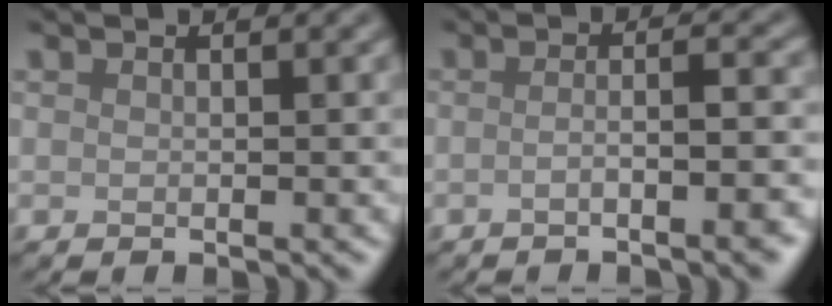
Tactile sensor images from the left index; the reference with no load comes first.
{"total": 4.7, "force": [-1.6, 1.2, 4.3], "torque": [-0.048, 0.002, -0.029]}